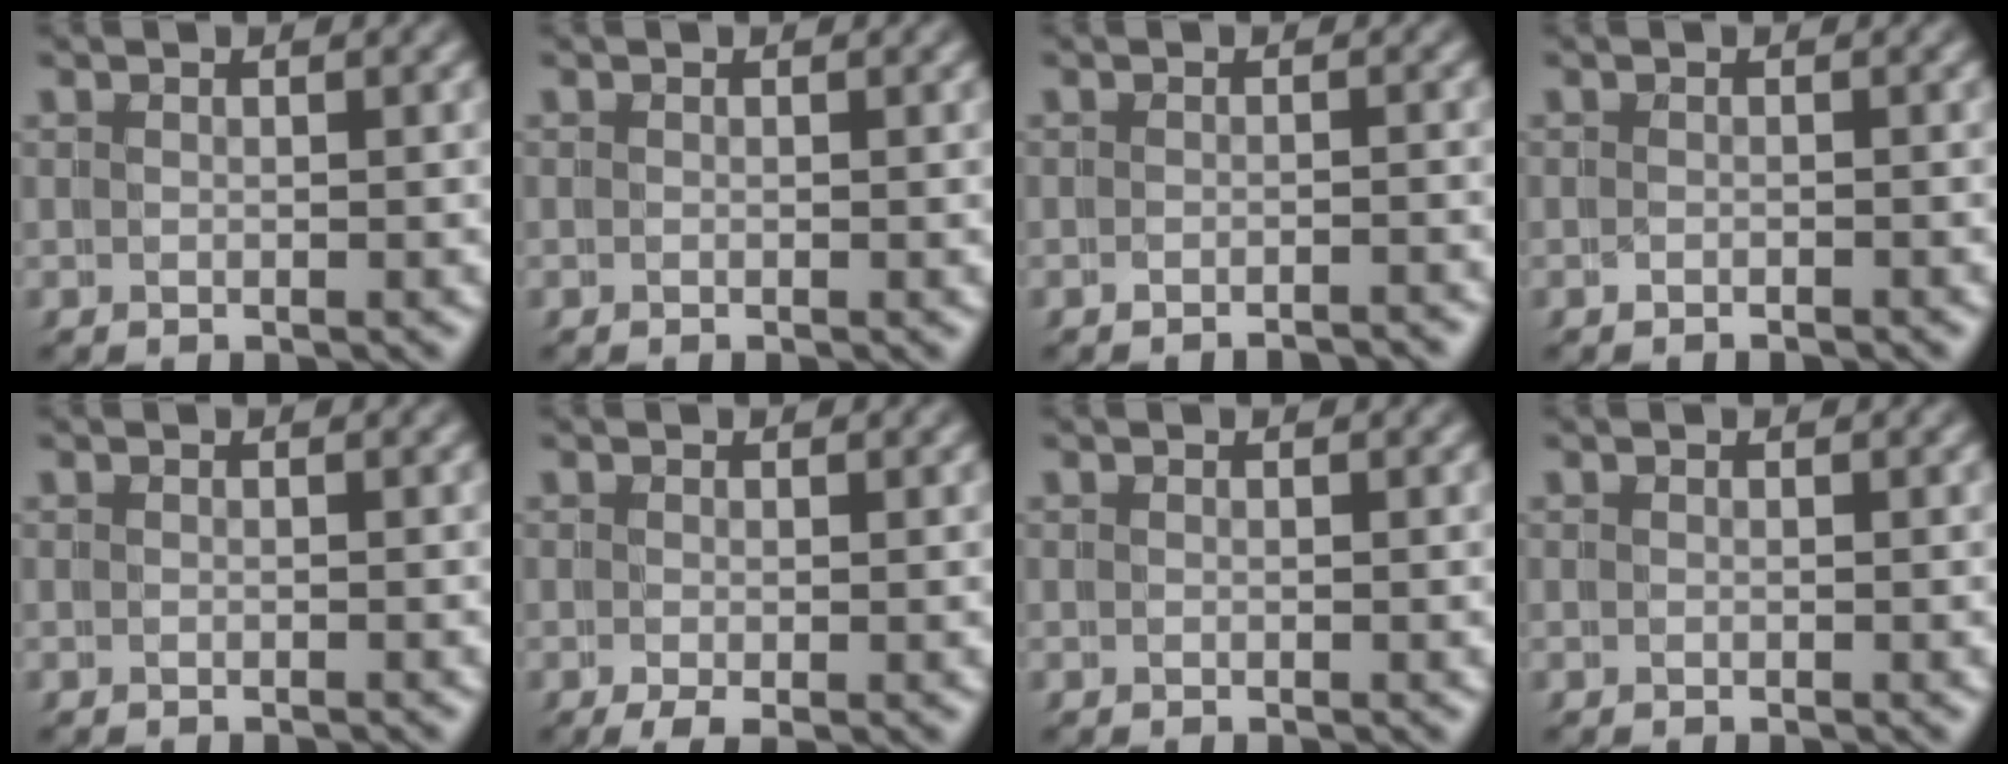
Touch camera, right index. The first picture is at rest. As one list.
[{"total": 0.0}, {"total": 2.4, "force": [-2.4, 0.3, 0.2], "torque": [0.004, -0.001, -0.036]}, {"total": 0.6, "force": [-0.6, 0.0, 0.0], "torque": [0.007, 0.005, -0.012]}, {"total": 0.6, "force": [-0.6, 0.0, -0.1], "torque": [0.000, 0.000, -0.010]}, {"total": 1.4, "force": [-0.9, 0.3, 1.1], "torque": [-0.017, -0.009, -0.011]}, {"total": 0.0}, {"total": 0.0}]